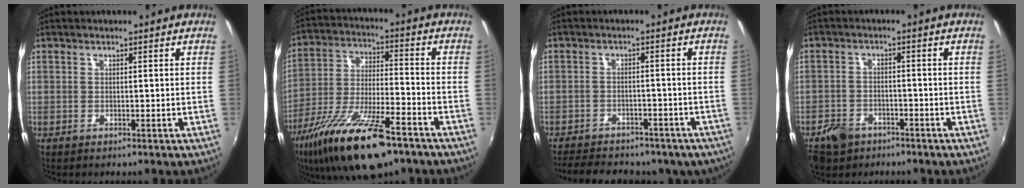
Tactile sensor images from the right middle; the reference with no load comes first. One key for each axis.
{"total": 19.3, "fx": -12.7, "fy": 5.4, "fz": 13.5, "tx": -0.261, "ty": -0.039, "tz": -0.223}
{"total": 15.5, "fx": -12.3, "fy": 6.9, "fz": 6.4, "tx": -0.142, "ty": 0.000, "tz": -0.152}
{"total": 6.7, "fx": -4.6, "fy": 4.3, "fz": 2.4, "tx": -0.074, "ty": 0.006, "tz": -0.073}